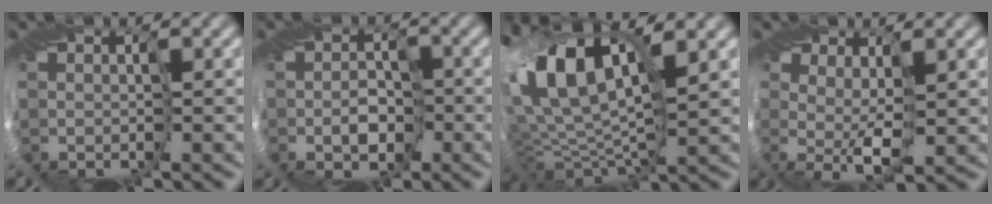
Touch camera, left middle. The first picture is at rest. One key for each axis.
{"total": 2.3, "fx": -1.4, "fy": 1.6, "fz": 0.8, "tx": 0.006, "ty": 0.001, "tz": -0.026}
{"total": 13.1, "fx": 3.9, "fy": 6.4, "fz": 10.8, "tx": -0.231, "ty": 0.014, "tz": 0.072}
{"total": 1.8, "fx": 1.0, "fy": -0.6, "fz": 1.4, "tx": -0.030, "ty": -0.003, "tz": 0.020}